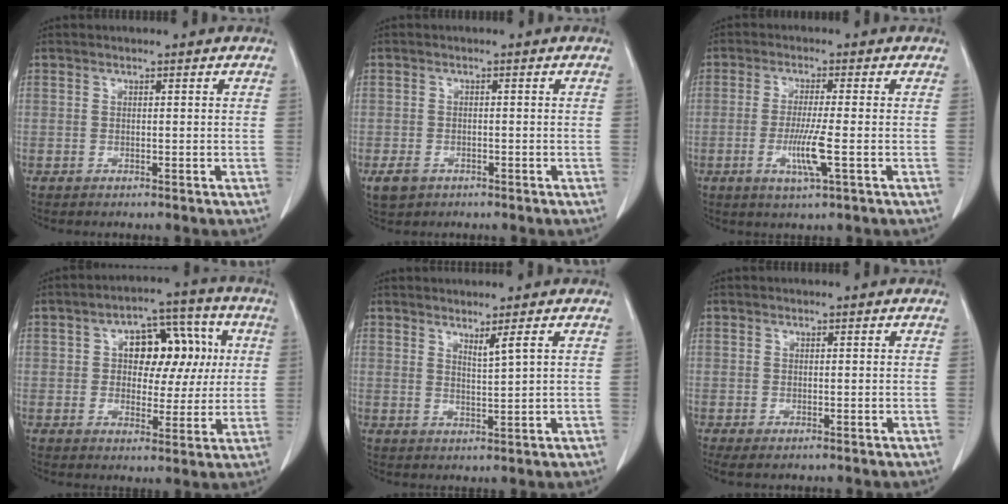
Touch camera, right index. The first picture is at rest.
{"total": 2.8, "force": [-1.5, 2.1, 1.2], "torque": [-0.021, 0.000, -0.017]}
{"total": 5.9, "force": [-1.7, -0.3, 5.6], "torque": [-0.109, -0.015, -0.032]}
{"total": 11.2, "force": [2.1, 6.7, 8.7], "torque": [-0.110, 0.041, 0.033]}
{"total": 2.3, "force": [1.5, -0.5, 1.7], "torque": [-0.030, -0.015, 0.031]}
{"total": 1.7, "force": [-0.3, 0.7, 1.5], "torque": [-0.029, -0.002, -0.001]}